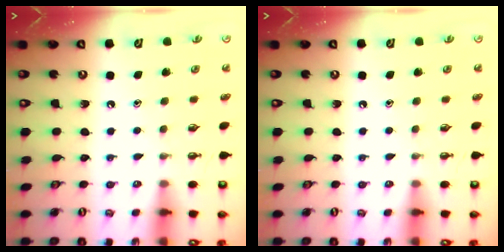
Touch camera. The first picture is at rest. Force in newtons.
{"total": 0.0}